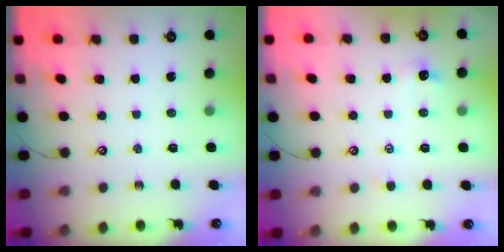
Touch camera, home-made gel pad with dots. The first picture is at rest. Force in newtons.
{"total": 0.9, "press": 0.9, "slide": 0.2}